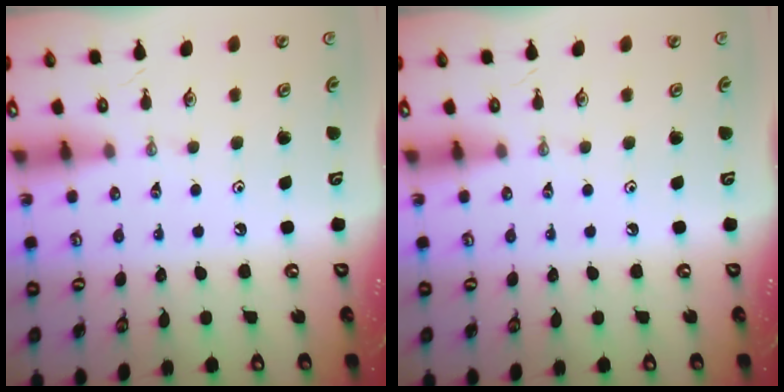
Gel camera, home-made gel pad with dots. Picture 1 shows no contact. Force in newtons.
{"total": 0.0}